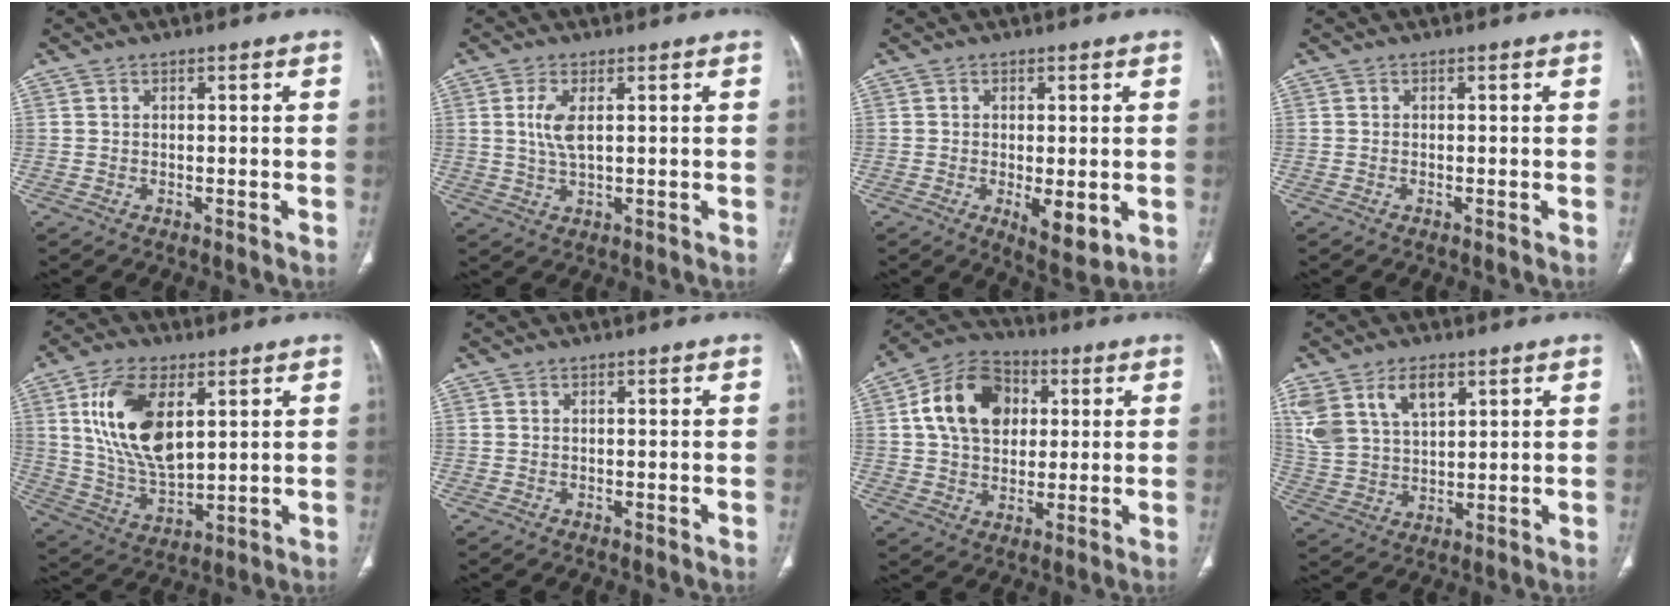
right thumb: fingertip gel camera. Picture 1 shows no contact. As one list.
[{"total": 4.9, "force": [1.1, 1.9, 4.3], "torque": [-0.100, -0.006, 0.027]}, {"total": 6.4, "force": [-1.4, 2.4, 5.7], "torque": [-0.083, -0.018, -0.013]}, {"total": 0.0}, {"total": 16.7, "force": [5.2, 8.7, 13.3], "torque": [-0.242, -0.019, 0.108]}, {"total": 0.0}, {"total": 15.2, "force": [3.4, 11.1, 9.7], "torque": [-0.142, 0.009, 0.051]}, {"total": 12.6, "force": [6.2, 7.4, 8.0], "torque": [-0.157, -0.013, 0.134]}]